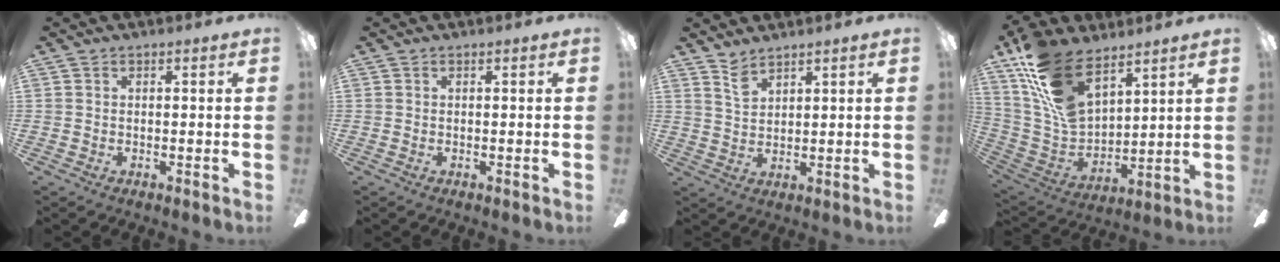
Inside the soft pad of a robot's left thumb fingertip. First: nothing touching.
{"total": 0.0}
{"total": 4.4, "force": [3.7, 1.5, 1.8], "torque": [-0.044, -0.012, 0.068]}
{"total": 19.5, "force": [12.5, 9.8, 11.3], "torque": [-0.252, -0.061, 0.232]}